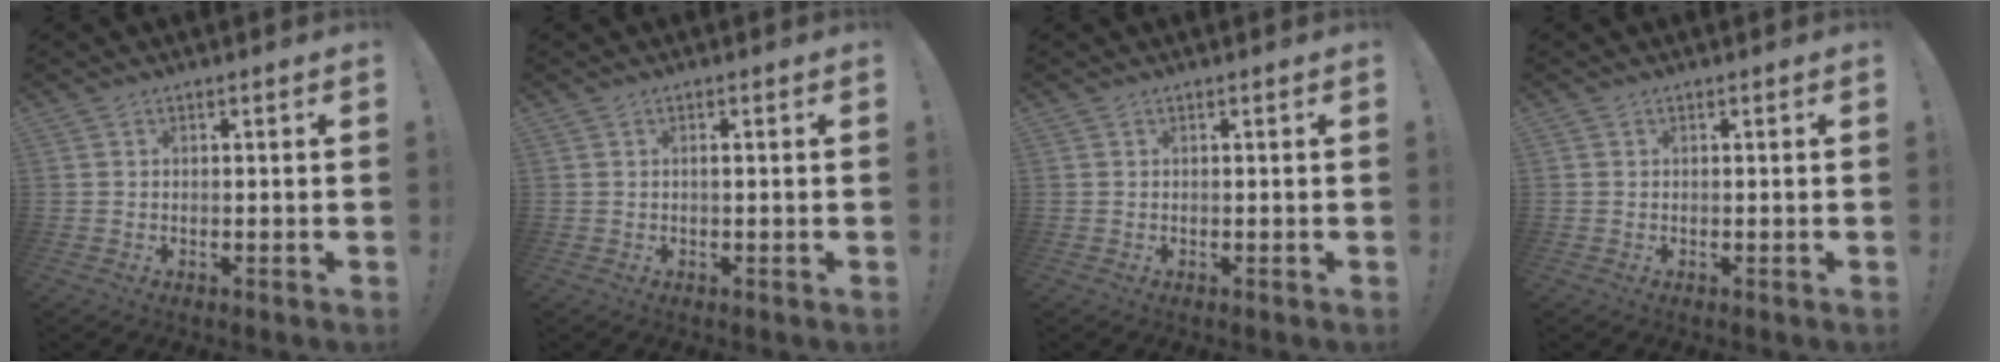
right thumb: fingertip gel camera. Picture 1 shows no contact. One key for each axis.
{"total": 0.8, "fx": -0.2, "fy": 0.0, "fz": 0.8, "tx": -0.012, "ty": -0.002, "tz": -0.004}
{"total": 0.0}
{"total": 0.0}